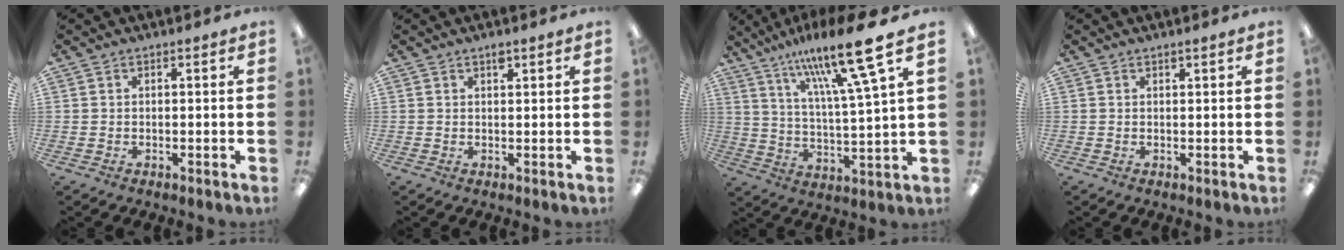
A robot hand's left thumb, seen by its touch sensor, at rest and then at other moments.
{"total": 1.5, "force": [1.2, 0.4, 0.9], "torque": [-0.011, -0.004, 0.020]}
{"total": 18.6, "force": [12.4, 2.3, 13.7], "torque": [-0.234, -0.067, 0.190]}
{"total": 0.7, "force": [0.6, 0.0, 0.3], "torque": [-0.007, 0.000, 0.011]}